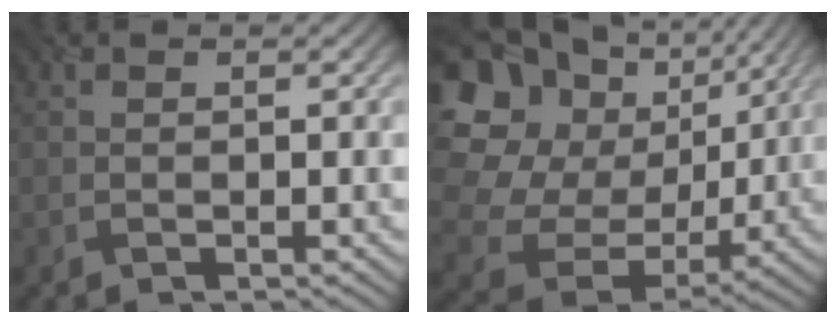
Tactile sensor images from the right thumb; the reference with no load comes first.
{"total": 21.2, "force": [5.6, 17.5, 10.6], "torque": [-0.303, 0.014, 0.114]}